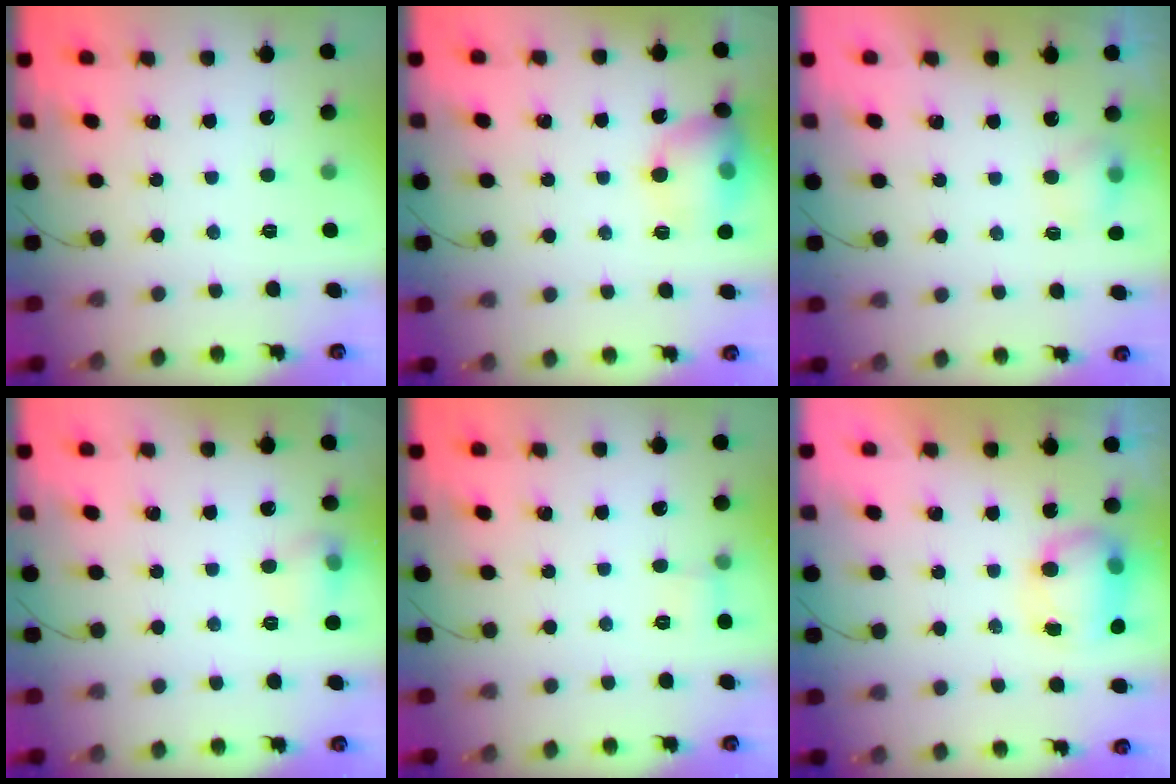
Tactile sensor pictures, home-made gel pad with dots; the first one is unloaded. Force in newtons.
{"total": 12.8, "press": 12.6, "slide": 2.1}
{"total": 5.1, "press": 4.9, "slide": 1.4}
{"total": 7.2, "press": 7.1, "slide": 1.4}
{"total": 6.2, "press": 6.0, "slide": 1.5}
{"total": 8.4, "press": 8.4, "slide": 0.8}